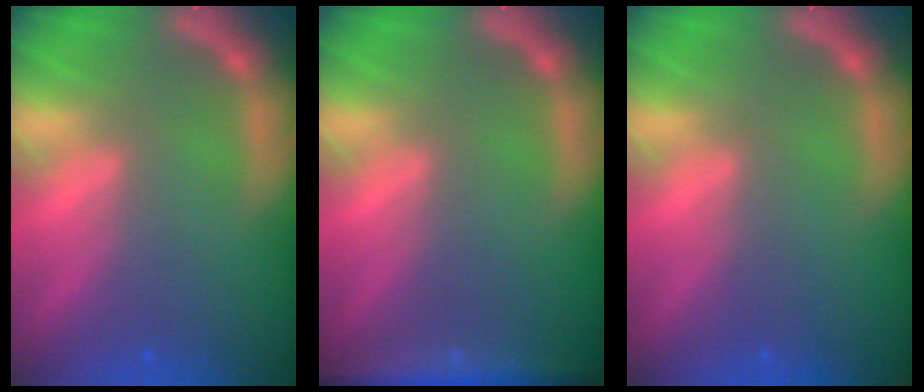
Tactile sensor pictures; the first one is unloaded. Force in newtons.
{"total": 5.0}
{"total": 0.0}